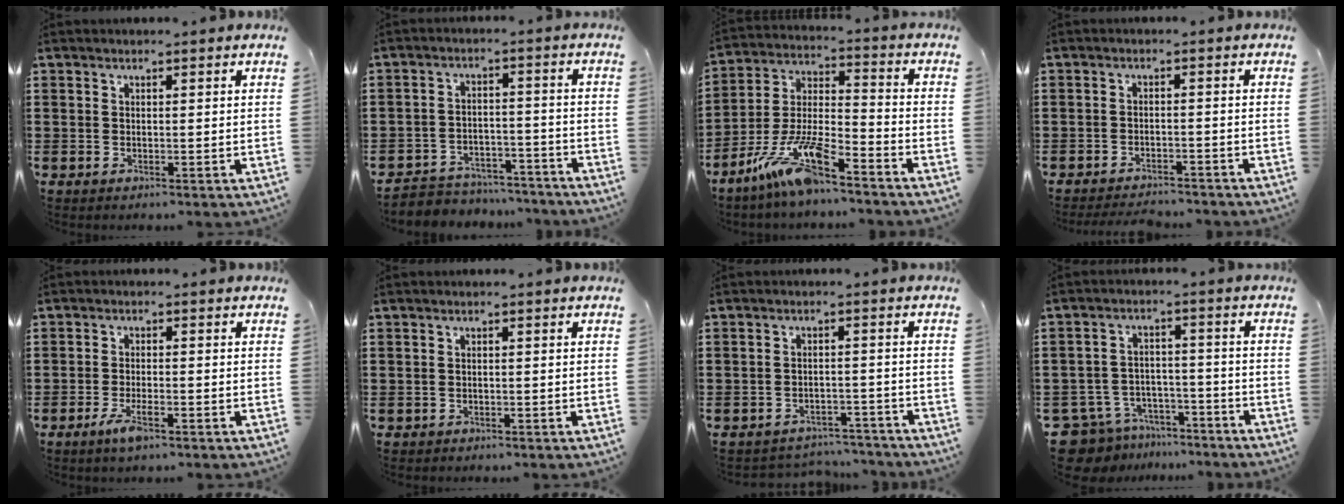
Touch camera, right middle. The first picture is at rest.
{"total": 4.6, "force": [-4.4, 1.2, -0.1], "torque": [-0.005, 0.009, -0.094]}
{"total": 11.6, "force": [-8.8, 1.9, 7.4], "torque": [-0.168, 0.006, -0.176]}
{"total": 2.8, "force": [-2.8, 0.4, 0.0], "torque": [-0.006, -0.002, -0.059]}
{"total": 3.6, "force": [-2.0, 0.9, 2.8], "torque": [-0.059, -0.003, -0.039]}
{"total": 0.9, "force": [-0.7, 0.4, -0.1], "torque": [0.000, 0.002, -0.018]}
{"total": 3.5, "force": [-3.4, 0.6, -0.1], "torque": [-0.005, 0.000, -0.073]}
{"total": 8.1, "force": [-7.6, 2.7, 0.9], "torque": [-0.041, 0.022, -0.156]}